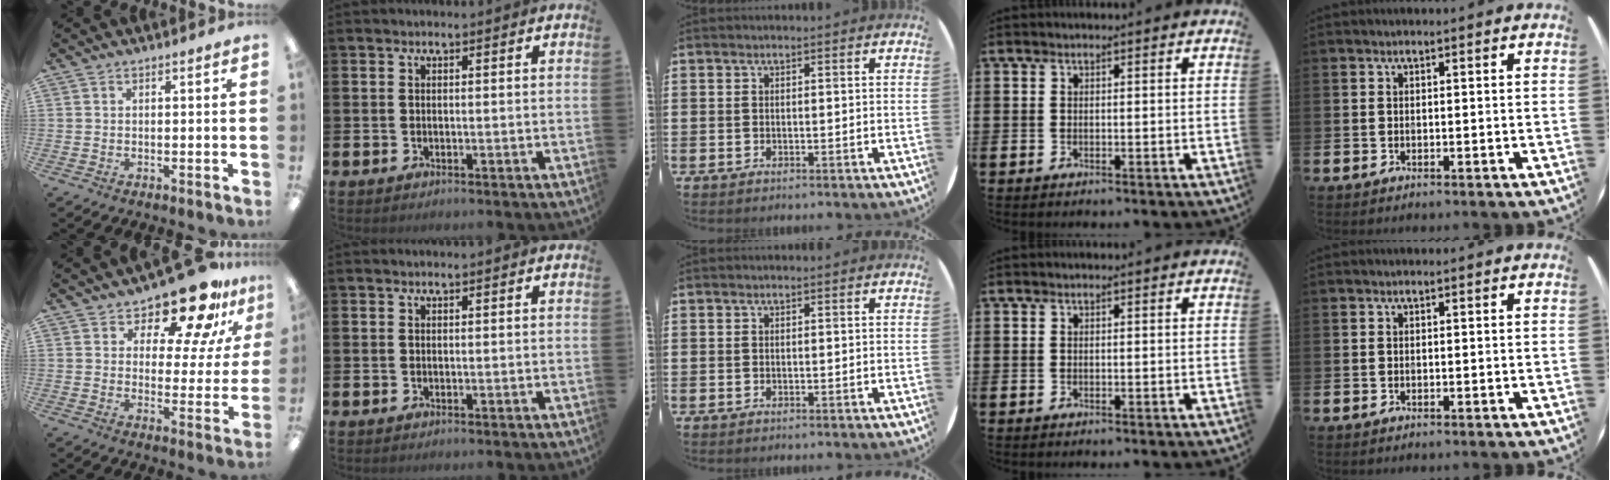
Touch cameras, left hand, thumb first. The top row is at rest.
{"thumb": {"total": 15.3, "force": [12.4, 5.6, 7.0], "torque": [-0.115, -0.088, 0.214]}}